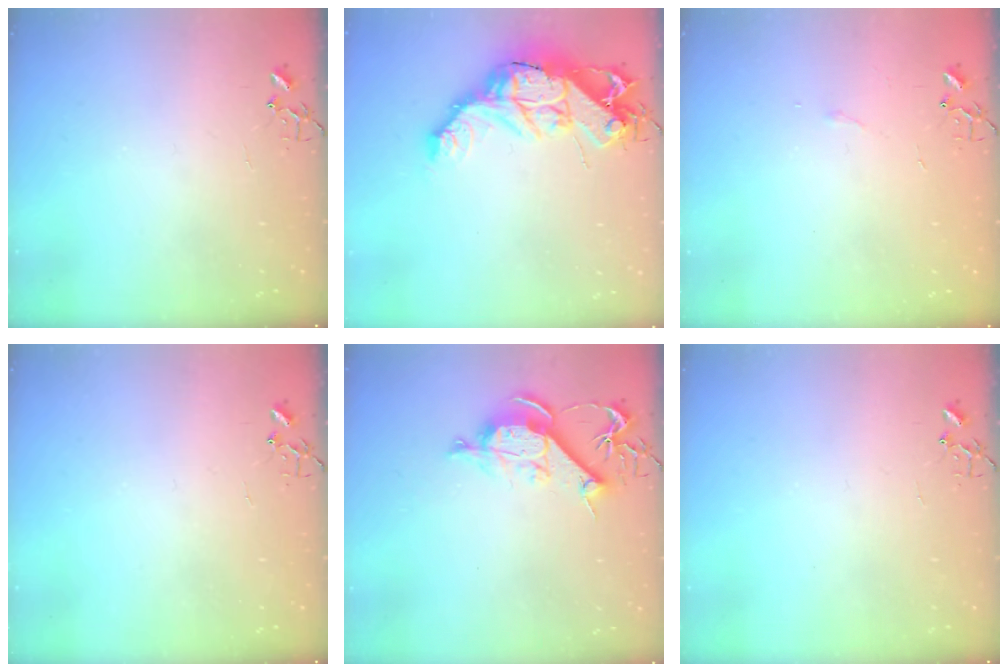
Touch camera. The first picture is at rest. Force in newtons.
{"total": 17.7, "press": 17.6, "slide": 1.5}
{"total": 3.3, "press": 3.2, "slide": 0.6}
{"total": 0.0}
{"total": 9.9, "press": 9.9, "slide": 0.6}
{"total": 0.0}